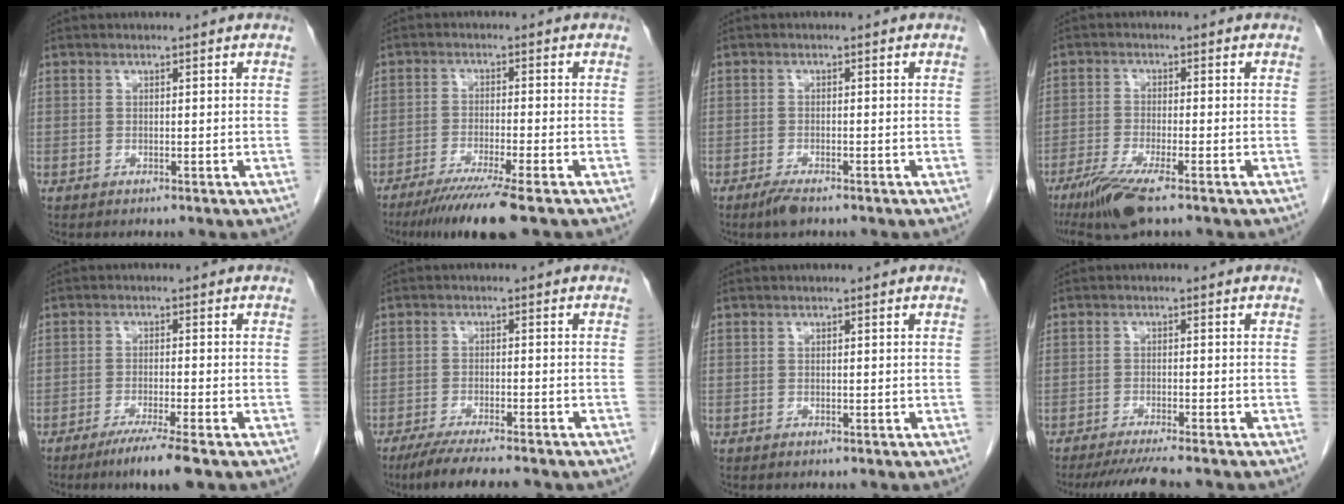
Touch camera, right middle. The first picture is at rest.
{"total": 8.8, "force": [-6.4, -0.9, 6.0], "torque": [-0.094, -0.026, -0.105]}
{"total": 2.3, "force": [-1.7, 0.5, 1.5], "torque": [-0.035, -0.005, -0.032]}
{"total": 6.8, "force": [-4.6, 0.6, 5.0], "torque": [-0.098, -0.018, -0.083]}
{"total": 6.0, "force": [-4.2, -0.4, 4.3], "torque": [-0.071, -0.015, -0.072]}
{"total": 10.1, "force": [-8.4, 1.1, 5.5], "torque": [-0.080, -0.021, -0.127]}
{"total": 0.0}
{"total": 7.2, "force": [-6.3, -0.2, 3.5], "torque": [-0.045, -0.019, -0.099]}